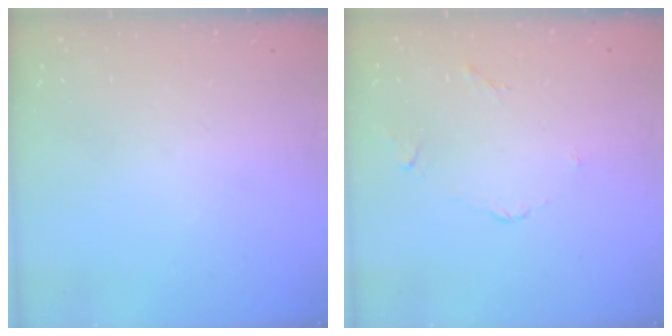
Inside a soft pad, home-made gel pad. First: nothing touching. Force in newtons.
{"total": 2.7, "press": 2.7, "slide": 0.5}